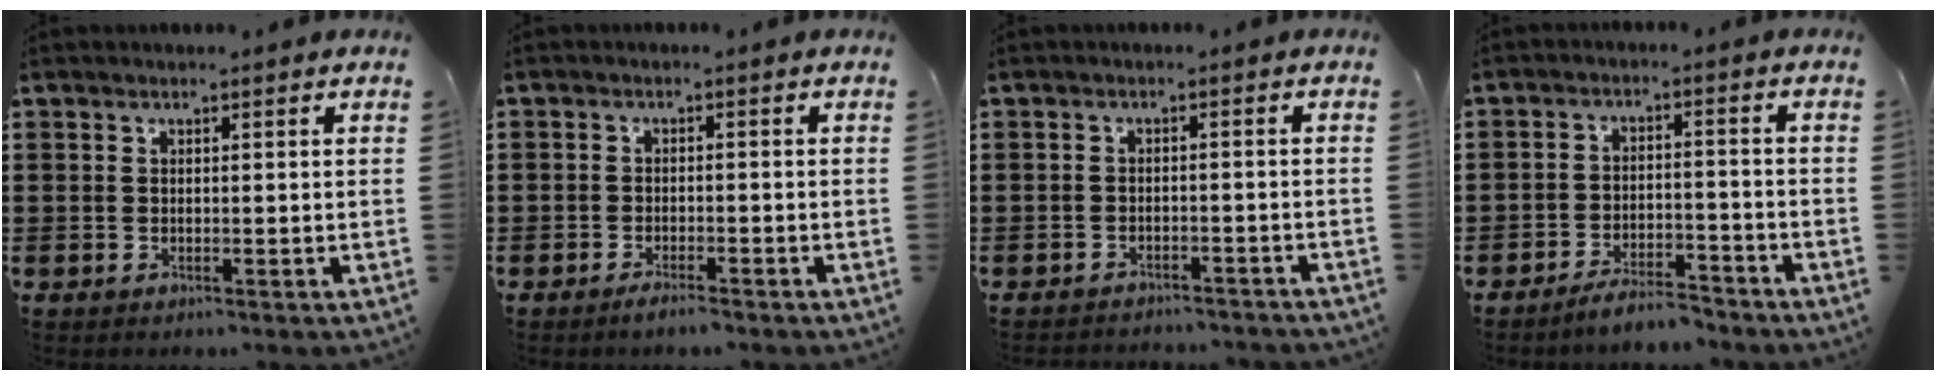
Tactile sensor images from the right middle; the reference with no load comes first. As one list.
[{"total": 1.7, "force": [-1.6, 0.3, 0.4], "torque": [-0.010, 0.001, -0.033]}, {"total": 1.9, "force": [-1.9, 0.0, 0.1], "torque": [-0.007, 0.003, -0.041]}, {"total": 4.7, "force": [-4.6, 0.6, 0.7], "torque": [-0.011, 0.009, -0.093]}]